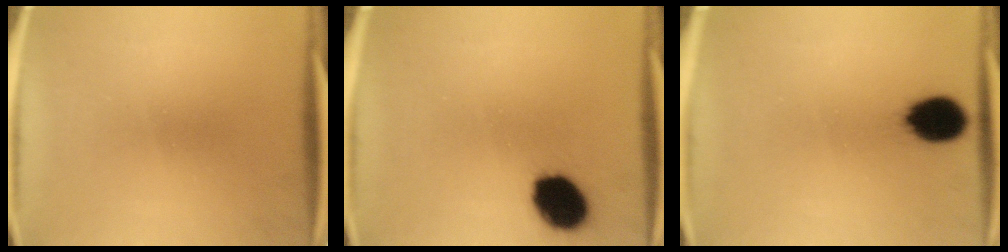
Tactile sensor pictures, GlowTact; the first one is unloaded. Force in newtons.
{"total": 11.3}
{"total": 10.4}